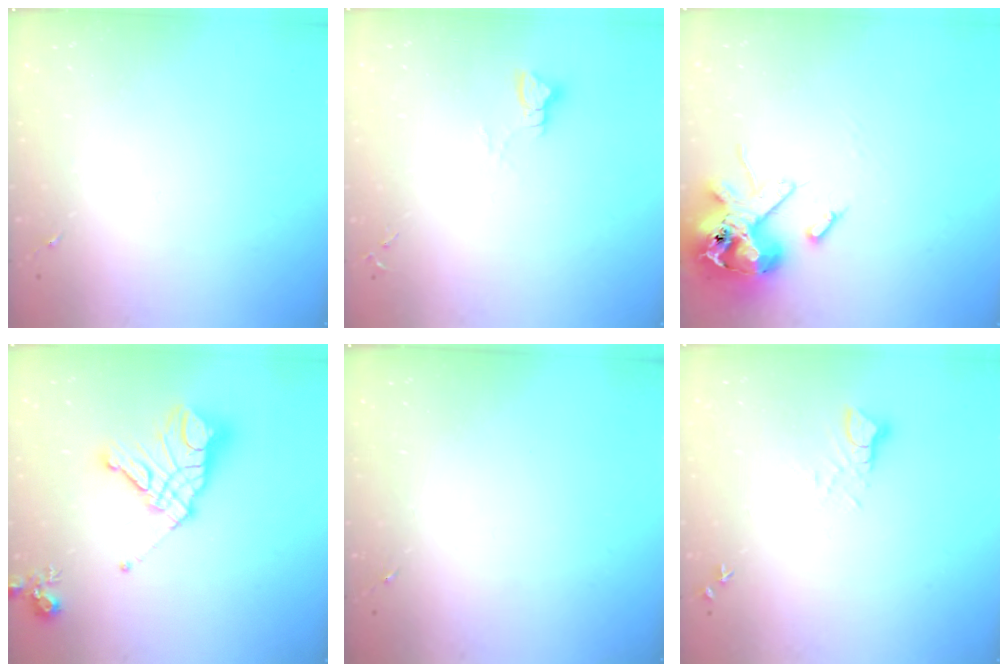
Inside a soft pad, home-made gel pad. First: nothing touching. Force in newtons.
{"total": 3.5, "press": 3.5, "slide": 0.3}
{"total": 13.7, "press": 13.5, "slide": 2.3}
{"total": 18.0, "press": 17.9, "slide": 1.9}
{"total": 0.0}
{"total": 5.9, "press": 5.9, "slide": 0.6}